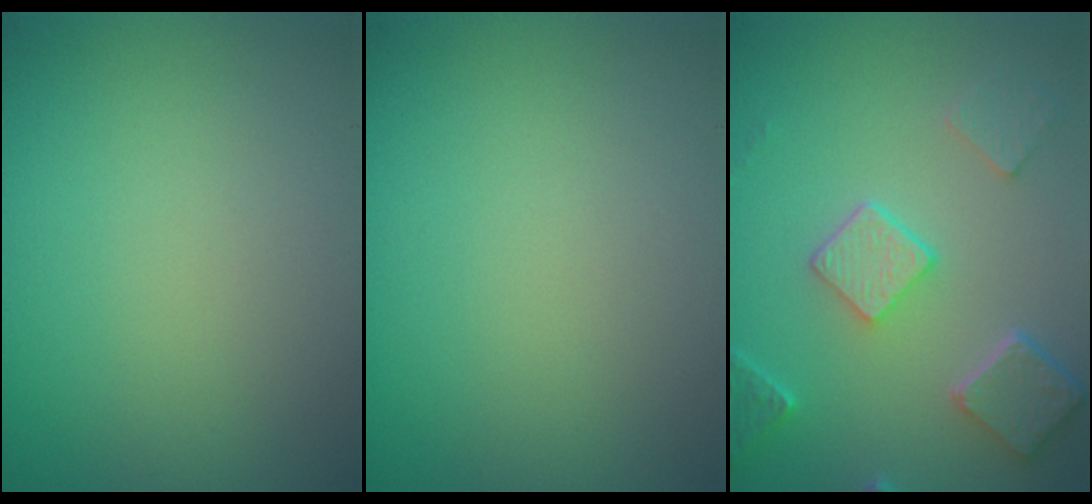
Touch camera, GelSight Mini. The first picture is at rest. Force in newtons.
{"total": 0.0}
{"total": 4.9, "press": 3.9, "slide": 3.0}